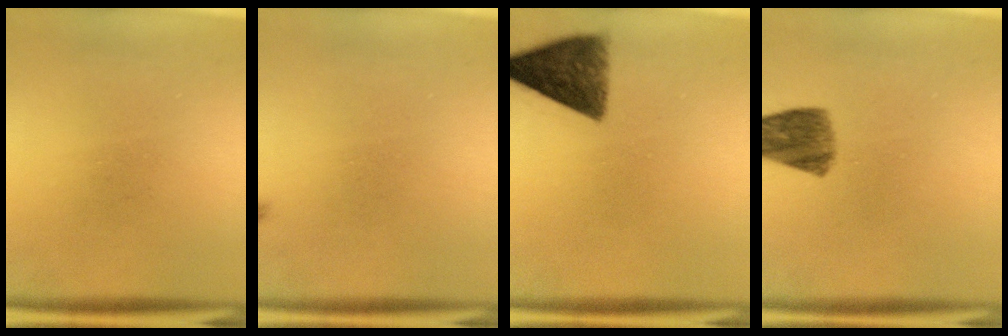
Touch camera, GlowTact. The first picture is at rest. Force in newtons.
{"total": 0.5}
{"total": 8.7}
{"total": 7.4}